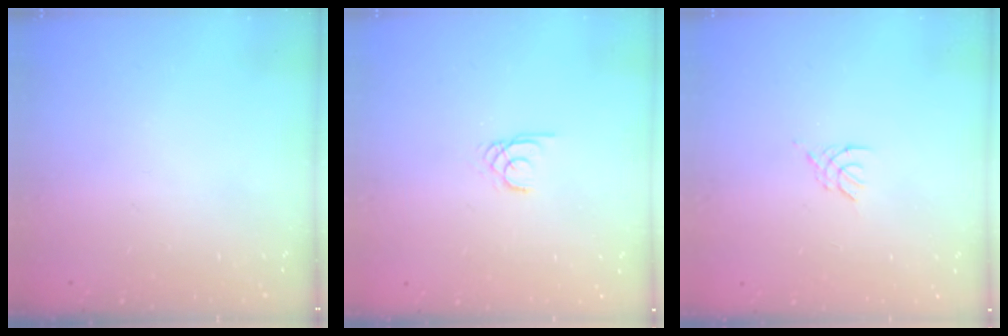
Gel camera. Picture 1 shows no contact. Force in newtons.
{"total": 1.5, "press": 1.5, "slide": 0.1}
{"total": 2.6, "press": 2.5, "slide": 0.6}